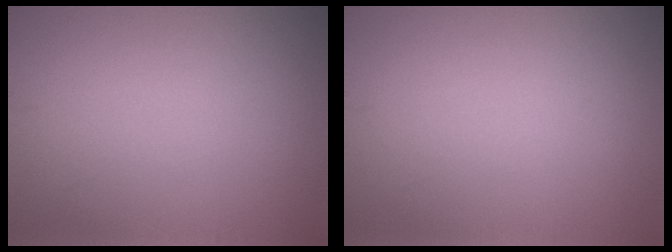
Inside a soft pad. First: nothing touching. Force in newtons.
{"total": 0.0}